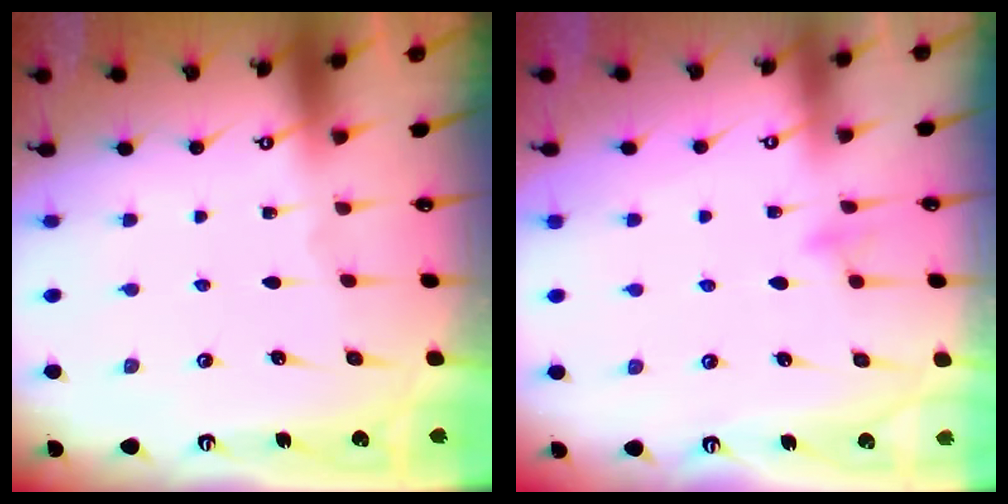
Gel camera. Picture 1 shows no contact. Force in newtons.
{"total": 6.6, "press": 6.6, "slide": 0.6}